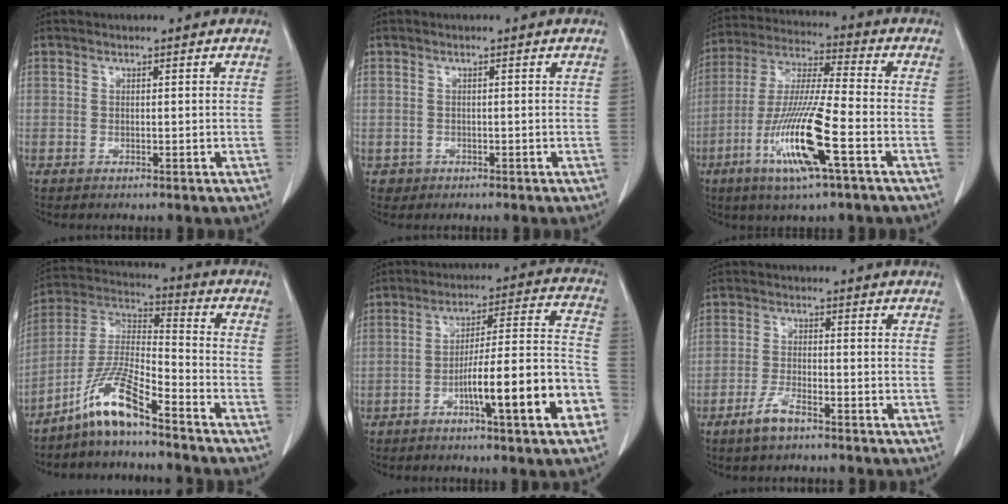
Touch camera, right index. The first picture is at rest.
{"total": 1.3, "force": [-0.5, 1.2, -0.1], "torque": [-0.004, 0.004, -0.008]}
{"total": 15.2, "force": [-6.0, 0.5, 14.0], "torque": [-0.287, -0.019, -0.114]}
{"total": 10.6, "force": [-7.7, 1.0, 7.2], "torque": [-0.162, 0.000, -0.152]}
{"total": 16.0, "force": [-6.6, 1.0, 14.6], "torque": [-0.204, 0.019, -0.098]}
{"total": 3.9, "force": [-2.8, 0.9, 2.6], "torque": [-0.060, -0.003, -0.053]}